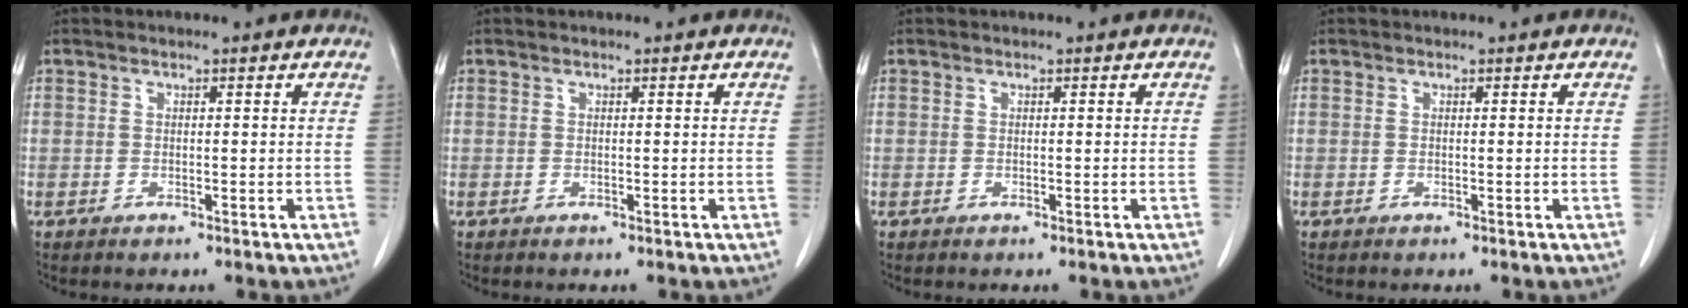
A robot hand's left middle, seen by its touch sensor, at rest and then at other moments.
{"total": 0.0}
{"total": 0.0}
{"total": 0.0}